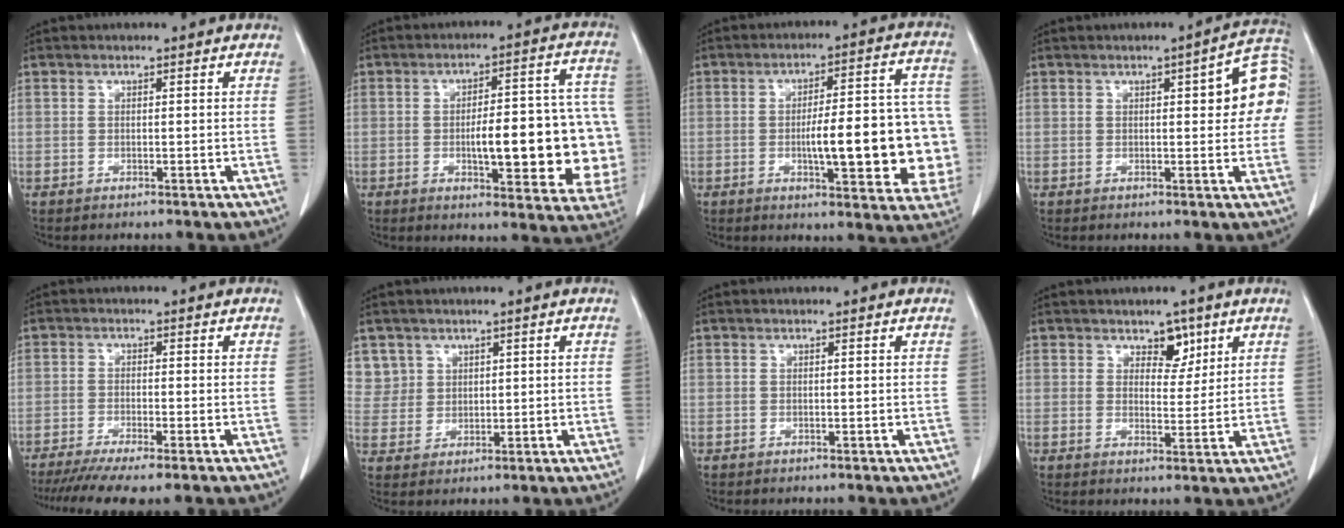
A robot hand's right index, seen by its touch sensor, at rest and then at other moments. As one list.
[{"total": 20.3, "force": [-2.8, 5.2, 19.5], "torque": [-0.171, 0.035, -0.017]}, {"total": 18.9, "force": [-2.9, 4.3, 18.2], "torque": [-0.167, 0.035, -0.023]}, {"total": 8.6, "force": [1.5, 2.2, 8.2], "torque": [-0.094, 0.022, 0.012]}, {"total": 9.8, "force": [-7.8, 0.6, 5.8], "torque": [-0.080, -0.017, -0.122]}, {"total": 5.2, "force": [3.0, 4.3, -0.3], "torque": [0.020, 0.003, 0.062]}, {"total": 0.0}, {"total": 3.9, "force": [2.5, 2.2, 2.1], "torque": [-0.020, -0.002, 0.039]}]